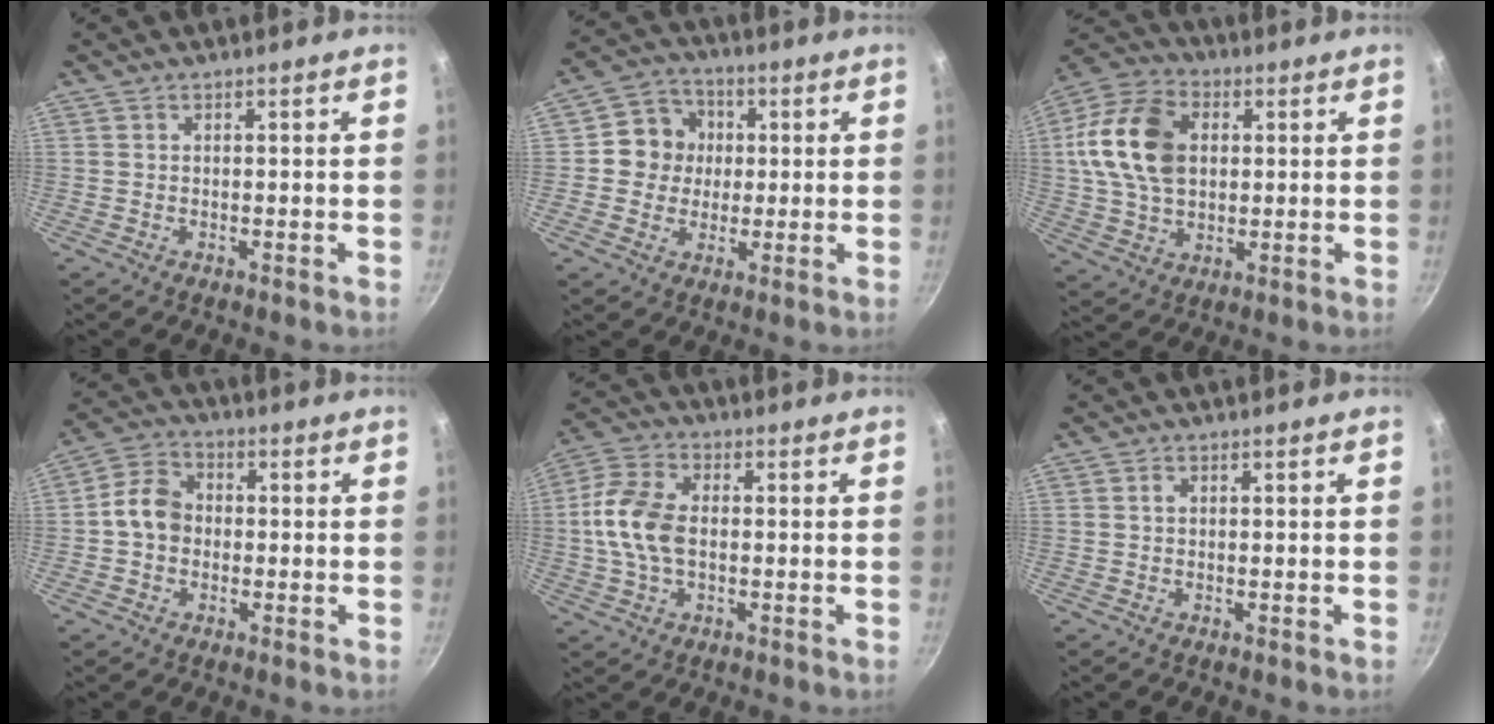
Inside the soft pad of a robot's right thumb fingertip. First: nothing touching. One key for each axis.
{"total": 8.7, "fx": 0.9, "fy": 8.1, "fz": 2.8, "tx": -0.003, "ty": 0.014, "tz": -0.001}
{"total": 17.0, "fx": 2.7, "fy": 11.8, "fz": 12.0, "tx": -0.208, "ty": 0.012, "tz": 0.041}
{"total": 7.4, "fx": -0.5, "fy": 5.9, "fz": 4.3, "tx": -0.053, "ty": 0.021, "tz": -0.024}
{"total": 11.0, "fx": -0.4, "fy": 6.8, "fz": 8.6, "tx": -0.169, "ty": 0.021, "tz": -0.018}
{"total": 0.8, "fx": 0.1, "fy": 0.6, "fz": 0.5, "tx": -0.009, "ty": 0.004, "tz": 0.002}